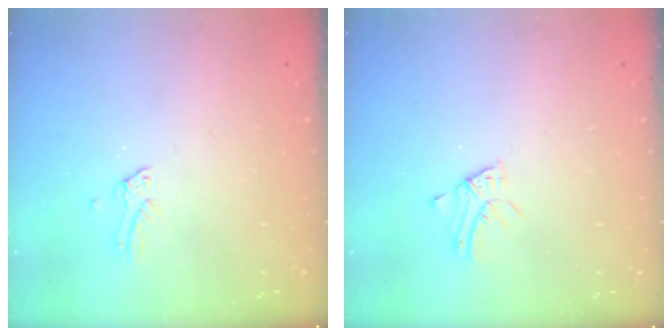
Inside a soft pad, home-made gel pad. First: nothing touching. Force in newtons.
{"total": 2.1, "press": 2.1, "slide": 0.1}